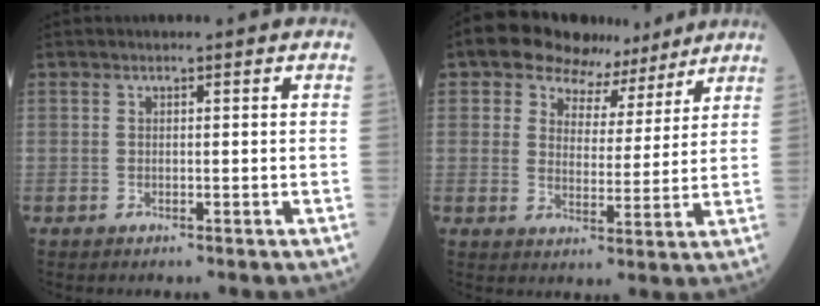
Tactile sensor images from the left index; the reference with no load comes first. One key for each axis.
{"total": 9.1, "fx": 7.0, "fy": 5.3, "fz": 2.4, "tx": -0.035, "ty": 0.020, "tz": 0.101}